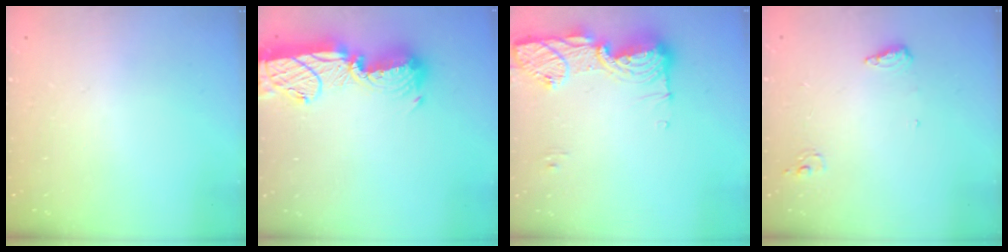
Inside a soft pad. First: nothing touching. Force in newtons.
{"total": 17.8, "press": 17.8, "slide": 1.2}
{"total": 14.7, "press": 14.7, "slide": 1.4}
{"total": 6.3, "press": 6.1, "slide": 1.6}